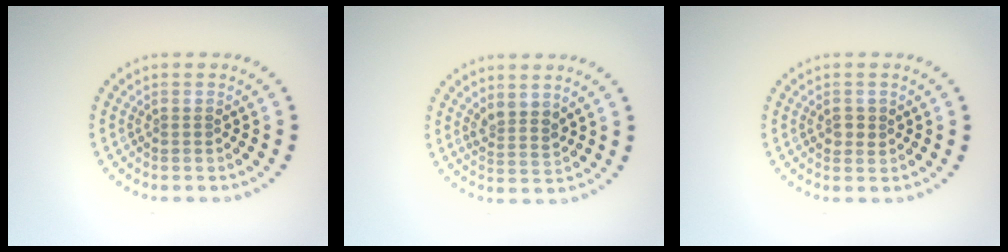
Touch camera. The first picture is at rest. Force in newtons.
{"total": 2.1, "press": 1.6, "slide": 1.3}
{"total": 1.2, "press": 1.2, "slide": 0.2}